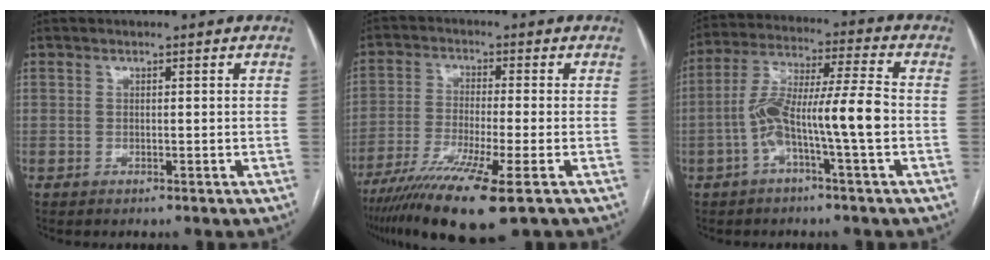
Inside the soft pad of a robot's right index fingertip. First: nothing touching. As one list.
[{"total": 12.6, "force": [-7.8, 0.1, 9.8], "torque": [-0.186, -0.032, -0.135]}, {"total": 11.5, "force": [-2.8, 0.3, 11.2], "torque": [-0.215, 0.026, -0.057]}]